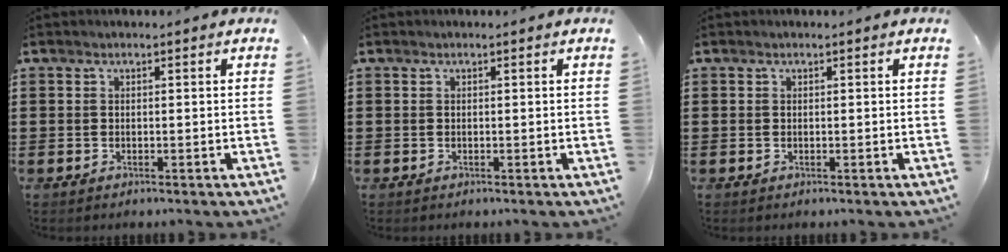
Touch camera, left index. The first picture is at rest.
{"total": 0.0}
{"total": 0.0}